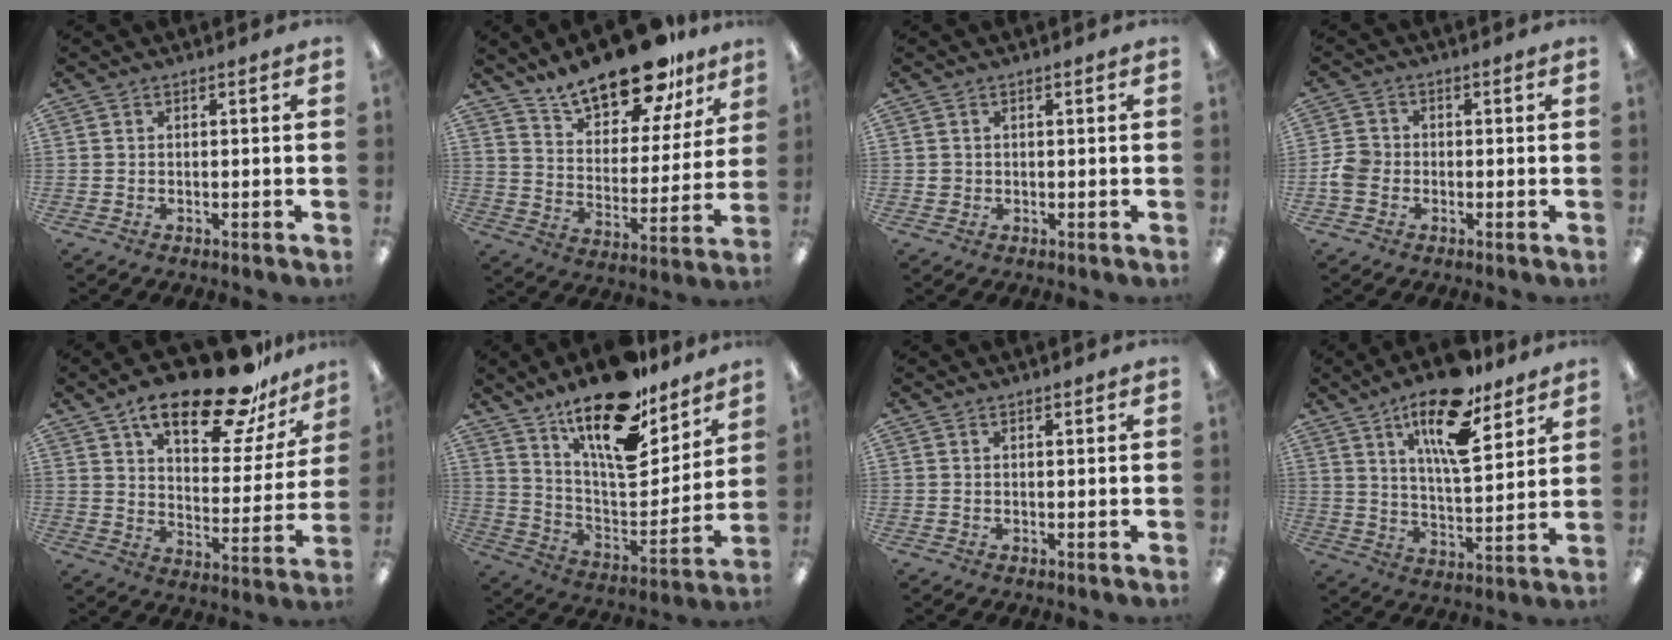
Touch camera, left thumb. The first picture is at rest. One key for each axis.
{"total": 19.1, "fx": 15.6, "fy": 7.0, "fz": 8.6, "tx": -0.141, "ty": -0.107, "tz": 0.270}
{"total": 1.1, "fx": 0.2, "fy": 1.1, "fz": 0.2, "tx": -0.006, "ty": 0.004, "tz": 0.003}
{"total": 4.3, "fx": -1.1, "fy": 3.6, "fz": 2.0, "tx": -0.039, "ty": 0.008, "tz": -0.021}
{"total": 22.5, "fx": 16.2, "fy": 7.9, "fz": 13.4, "tx": -0.204, "ty": -0.099, "tz": 0.270}
{"total": 21.3, "fx": 15.3, "fy": 7.9, "fz": 12.5, "tx": -0.199, "ty": -0.109, "tz": 0.264}
{"total": 0.6, "fx": 0.5, "fy": 0.1, "fz": 0.3, "tx": 0.001, "ty": -0.003, "tz": 0.008}
{"total": 17.2, "fx": 11.0, "fy": 6.1, "fz": 11.7, "tx": -0.192, "ty": -0.050, "tz": 0.180}